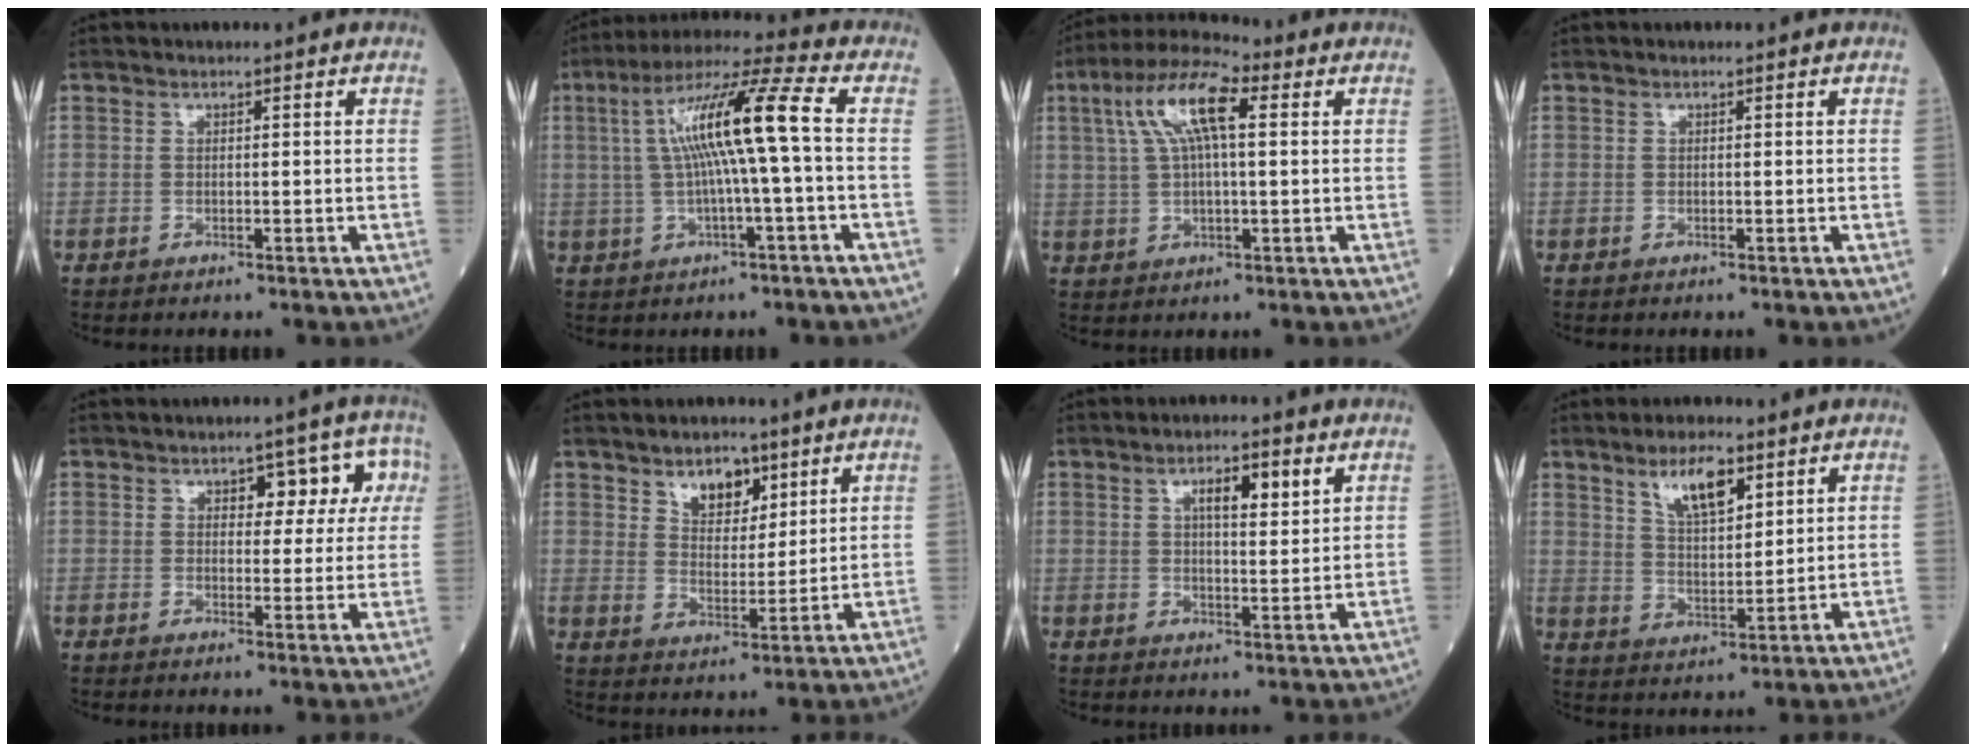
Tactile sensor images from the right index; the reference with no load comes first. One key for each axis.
{"total": 12.4, "fx": 0.9, "fy": -0.3, "fz": 12.4, "tx": -0.224, "ty": 0.028, "tz": 0.013}
{"total": 10.5, "fx": 3.3, "fy": 2.7, "fz": 9.6, "tx": -0.193, "ty": 0.031, "tz": 0.058}
{"total": 0.0}
{"total": 6.6, "fx": 2.4, "fy": 3.6, "fz": 5.0, "tx": -0.041, "ty": 0.026, "tz": 0.026}
{"total": 6.3, "fx": 4.0, "fy": 3.2, "fz": 3.6, "tx": -0.056, "ty": -0.001, "tz": 0.071}
{"total": 5.4, "fx": 2.6, "fy": 1.3, "fz": 4.6, "tx": -0.075, "ty": 0.005, "tz": 0.041}
{"total": 7.6, "fx": 4.6, "fy": 2.3, "fz": 5.5, "tx": -0.104, "ty": 0.001, "tz": 0.087}